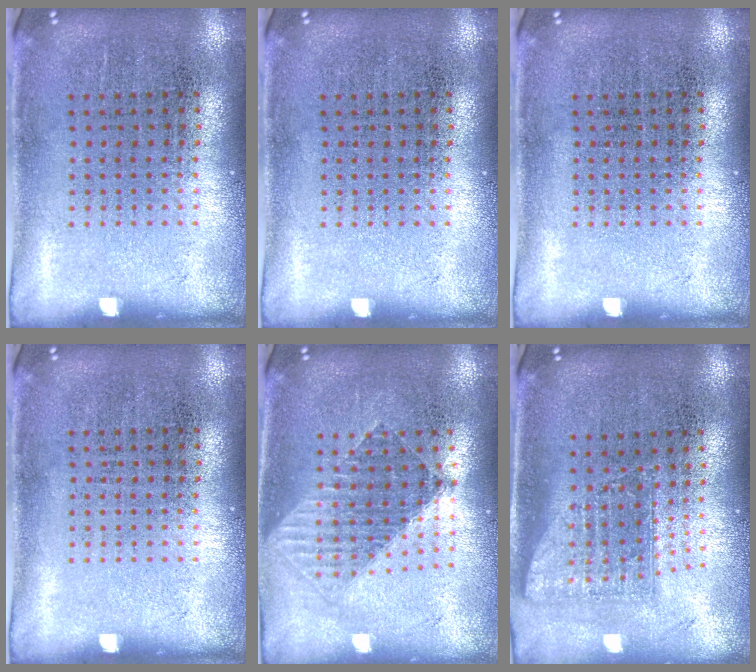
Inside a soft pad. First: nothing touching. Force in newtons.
{"total": 0.0}
{"total": 0.0}
{"total": 0.0}
{"total": 1.6, "press": 1.3, "slide": 0.9}
{"total": 1.6, "press": 1.3, "slide": 1.0}